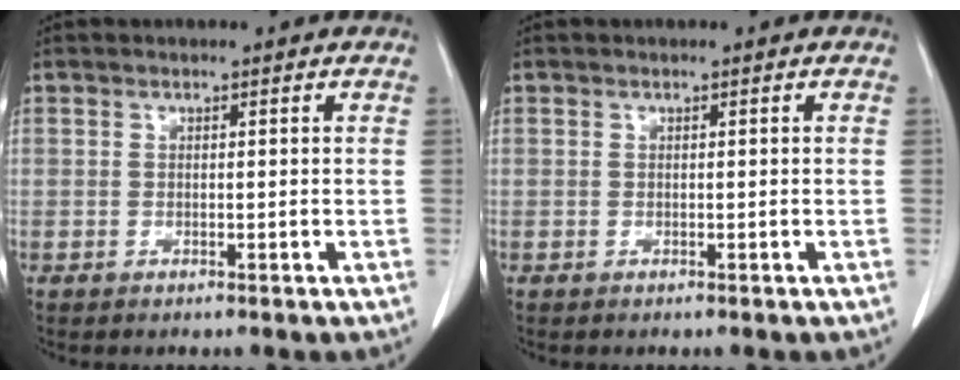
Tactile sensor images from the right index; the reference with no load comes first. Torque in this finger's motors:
{"motor_torque": [-0.01, -0.07, 0.02, 0.01]}